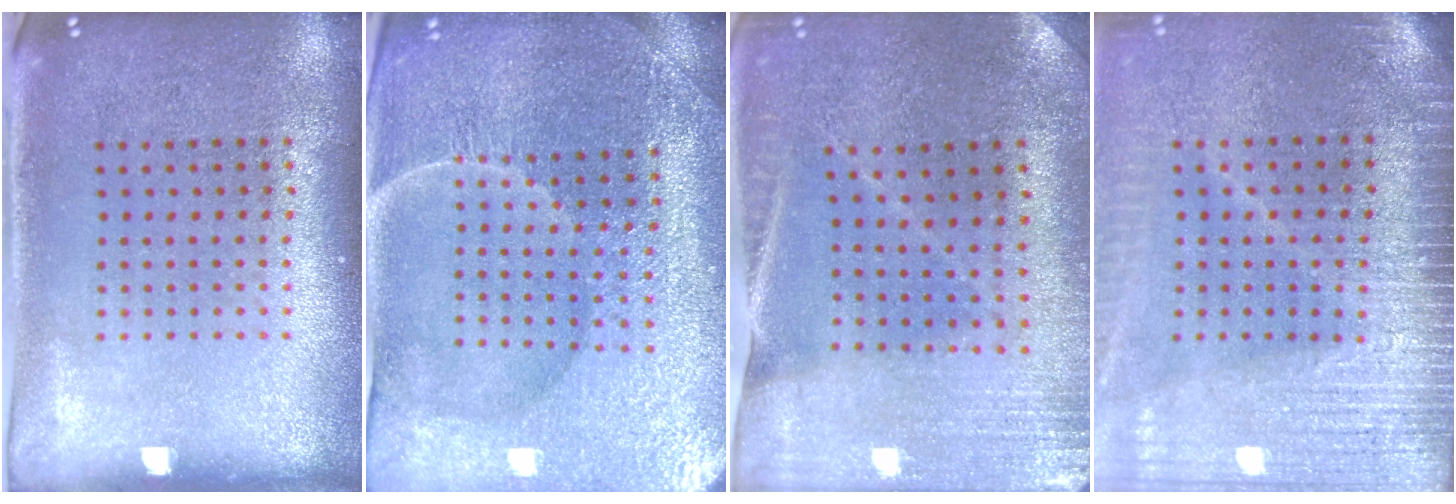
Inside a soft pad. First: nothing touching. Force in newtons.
{"total": 5.0, "press": 4.8, "slide": 1.5}
{"total": 0.8, "press": 0.8, "slide": 0.1}
{"total": 3.7, "press": 3.1, "slide": 1.9}